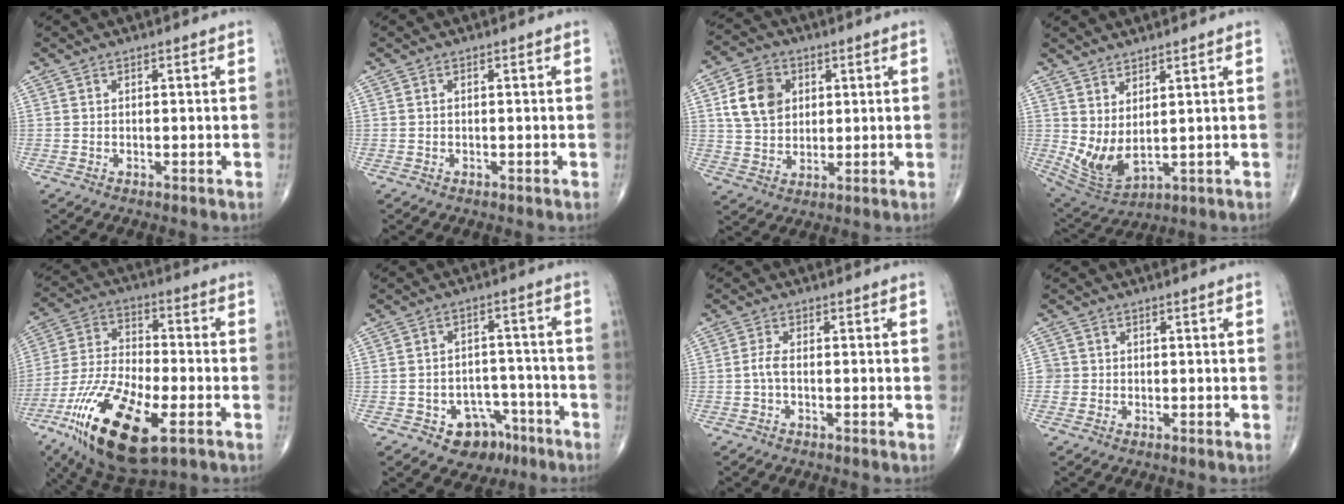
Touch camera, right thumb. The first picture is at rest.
{"total": 0.0}
{"total": 9.9, "force": [2.8, 7.8, 5.4], "torque": [-0.077, -0.003, 0.054]}
{"total": 8.4, "force": [1.8, 3.6, 7.3], "torque": [-0.148, -0.027, 0.054]}
{"total": 22.7, "force": [-9.6, 9.0, 18.4], "torque": [-0.385, 0.002, -0.167]}
{"total": 8.9, "force": [-5.2, 6.3, 3.7], "torque": [-0.018, 0.047, -0.069]}
{"total": 1.9, "force": [-0.5, 0.6, 1.7], "torque": [-0.038, 0.000, -0.014]}
{"total": 1.9, "force": [-0.2, 1.9, 0.0], "torque": [0.014, 0.007, -0.007]}